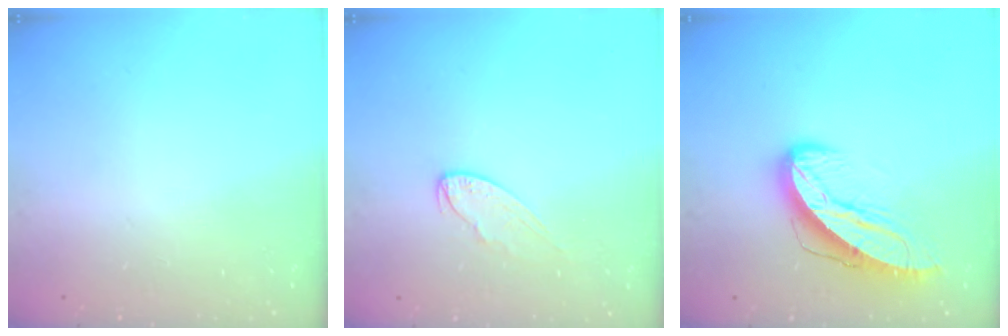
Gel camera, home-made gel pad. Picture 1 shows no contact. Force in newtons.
{"total": 6.5, "press": 6.5, "slide": 0.1}
{"total": 11.3, "press": 11.3, "slide": 1.2}